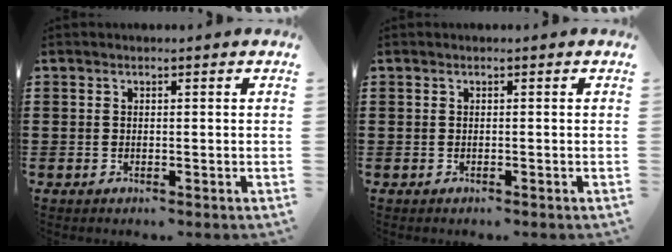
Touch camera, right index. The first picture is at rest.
{"total": 0.0}